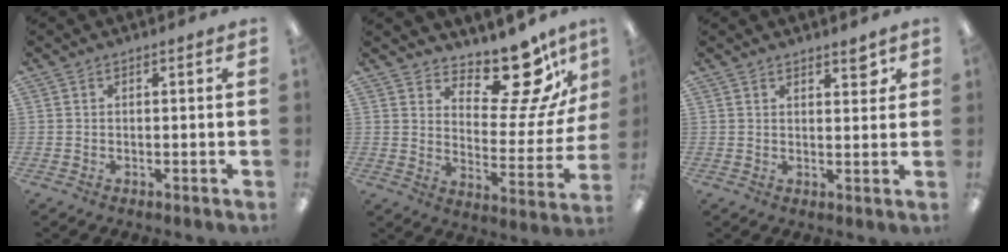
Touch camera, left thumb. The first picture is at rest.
{"total": 16.7, "force": [12.5, 6.6, 8.8], "torque": [-0.118, -0.097, 0.211]}
{"total": 3.1, "force": [2.4, 1.2, 1.5], "torque": [-0.008, -0.013, 0.038]}